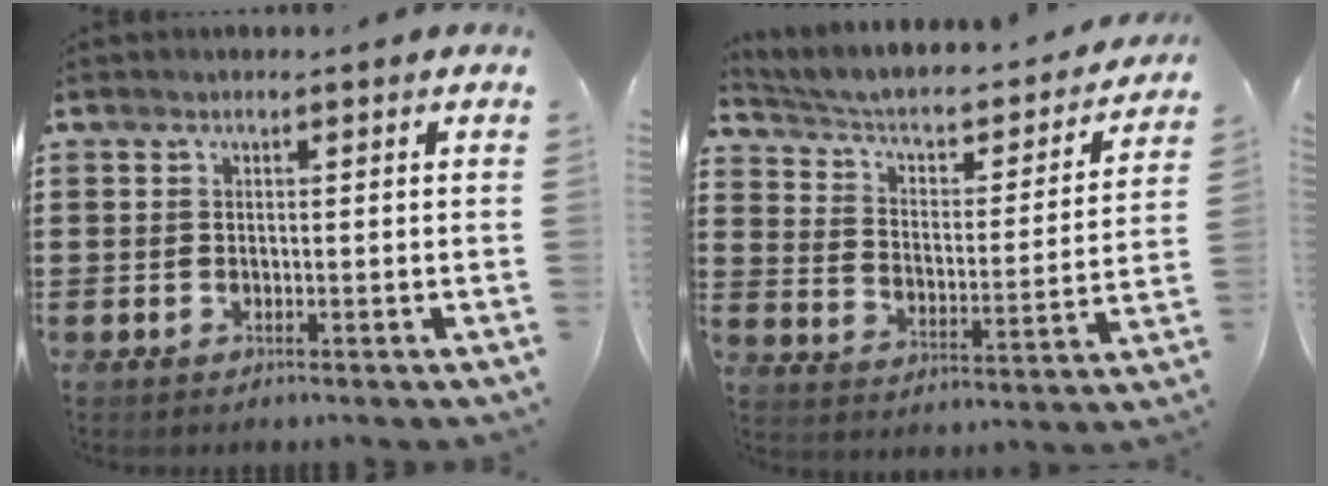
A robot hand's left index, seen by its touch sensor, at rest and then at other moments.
{"total": 3.9, "force": [2.7, 1.8, 2.2], "torque": [-0.059, -0.024, 0.036]}